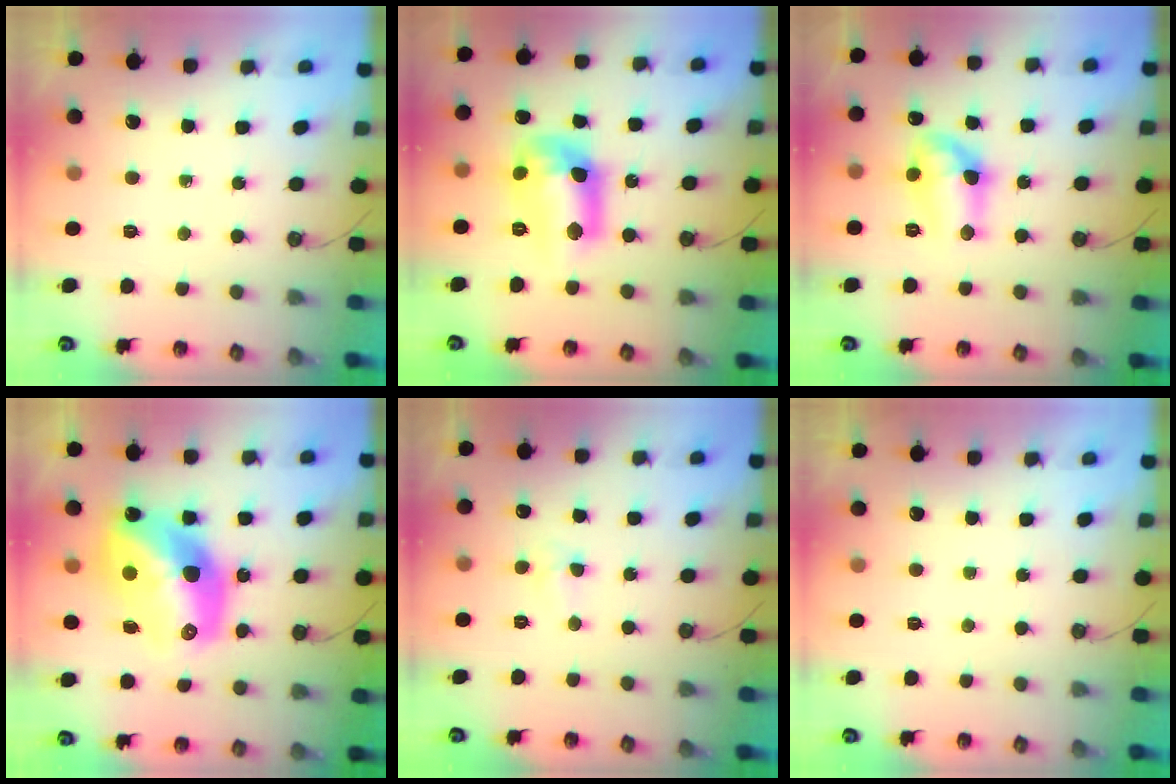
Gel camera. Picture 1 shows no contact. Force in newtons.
{"total": 14.5, "press": 14.4, "slide": 1.0}
{"total": 11.7, "press": 11.7, "slide": 0.8}
{"total": 19.1, "press": 19.1, "slide": 1.5}
{"total": 2.7, "press": 2.6, "slide": 0.6}
{"total": 0.0}